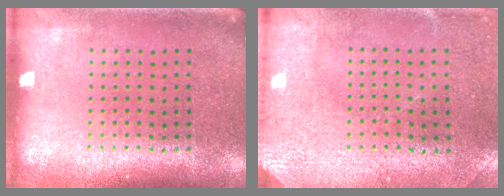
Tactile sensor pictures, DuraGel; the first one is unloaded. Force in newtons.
{"total": 3.0, "press": 2.4, "slide": 1.8}